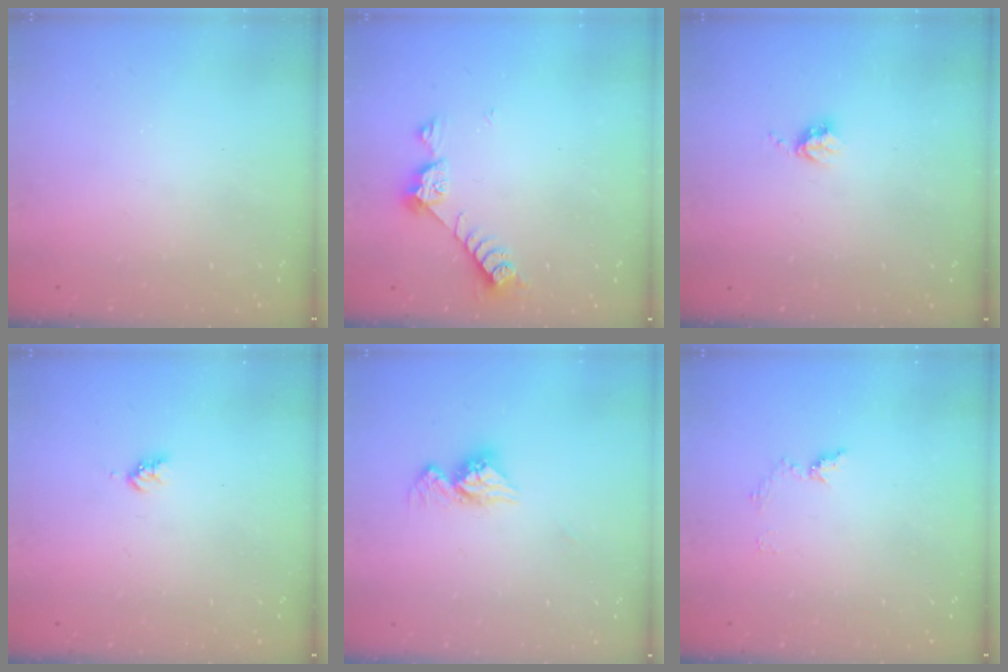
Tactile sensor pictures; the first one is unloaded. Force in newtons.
{"total": 7.3, "press": 7.3, "slide": 0.6}
{"total": 3.5, "press": 3.4, "slide": 0.5}
{"total": 3.0, "press": 3.0, "slide": 0.4}
{"total": 11.1, "press": 11.0, "slide": 0.9}
{"total": 6.4, "press": 6.4, "slide": 0.7}